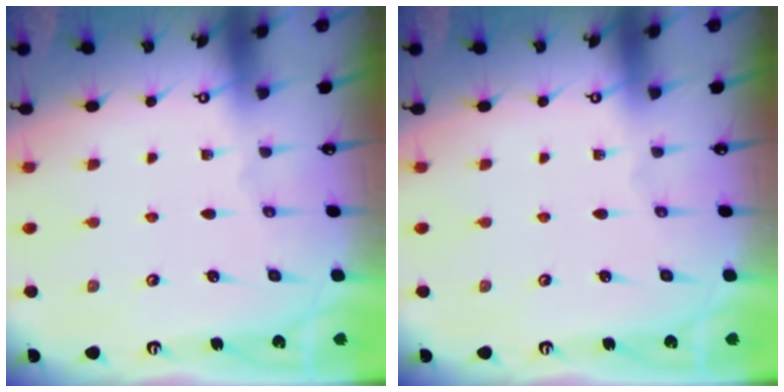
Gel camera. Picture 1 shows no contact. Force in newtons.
{"total": 0.0}